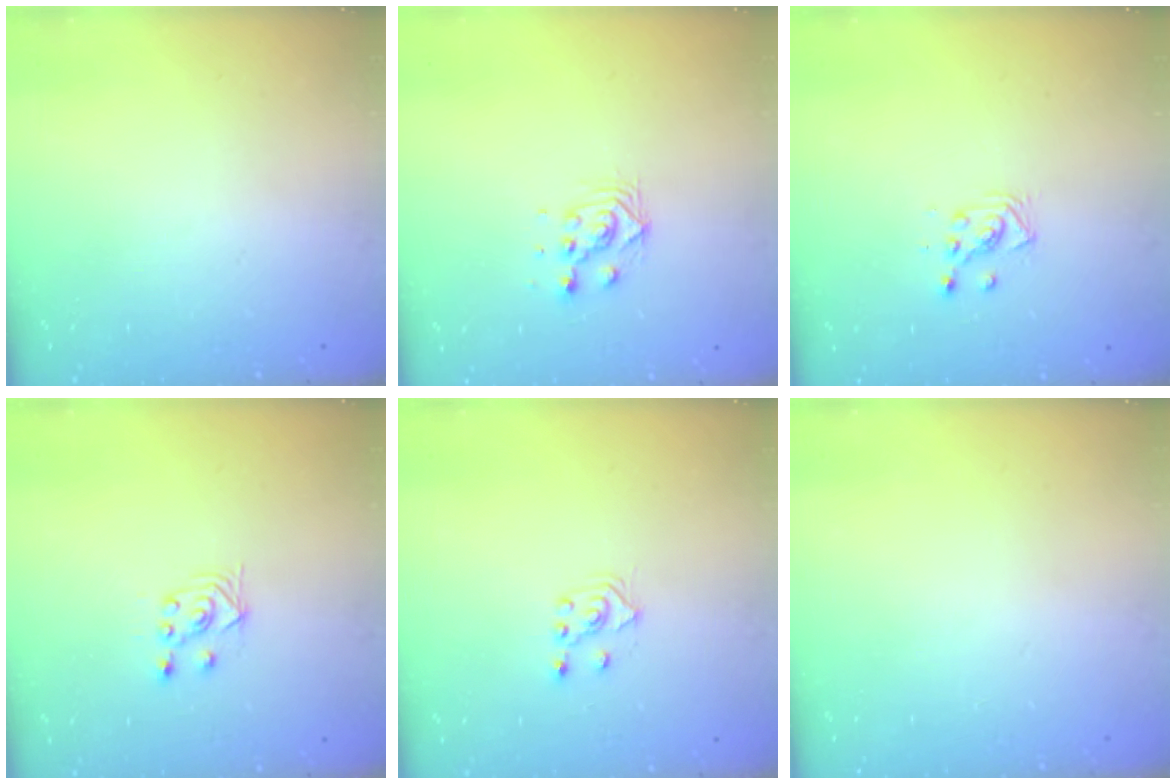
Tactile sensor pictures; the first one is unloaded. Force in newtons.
{"total": 4.8, "press": 4.8, "slide": 0.1}
{"total": 3.6, "press": 3.6, "slide": 0.2}
{"total": 2.9, "press": 2.5, "slide": 1.4}
{"total": 3.5, "press": 3.4, "slide": 0.8}
{"total": 0.0}